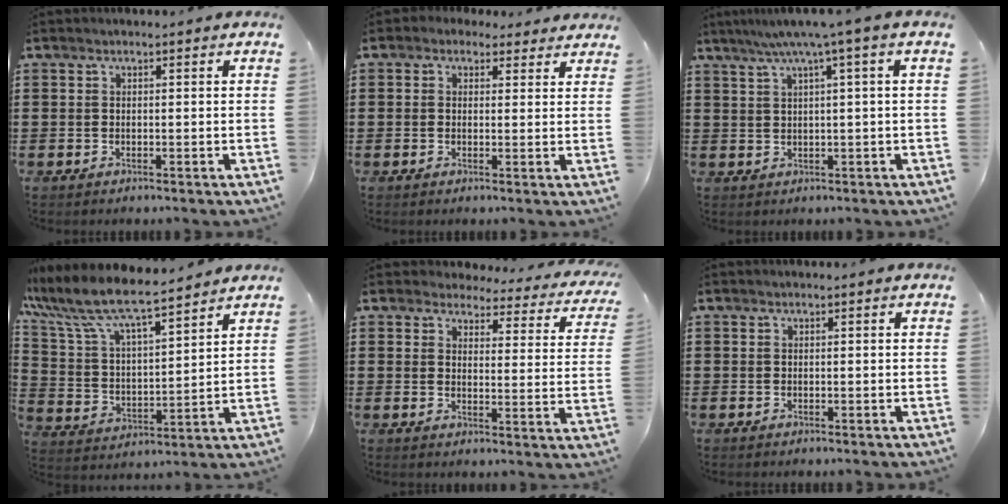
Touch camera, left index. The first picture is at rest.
{"total": 1.8, "force": [1.3, 1.2, 0.5], "torque": [-0.016, 0.007, 0.023]}
{"total": 4.6, "force": [1.9, -0.6, 4.1], "torque": [-0.083, -0.006, 0.027]}
{"total": 8.3, "force": [7.3, 1.2, 3.8], "torque": [-0.107, -0.043, 0.122]}
{"total": 3.7, "force": [3.4, 0.8, 0.9], "torque": [-0.031, -0.024, 0.056]}
{"total": 0.0}